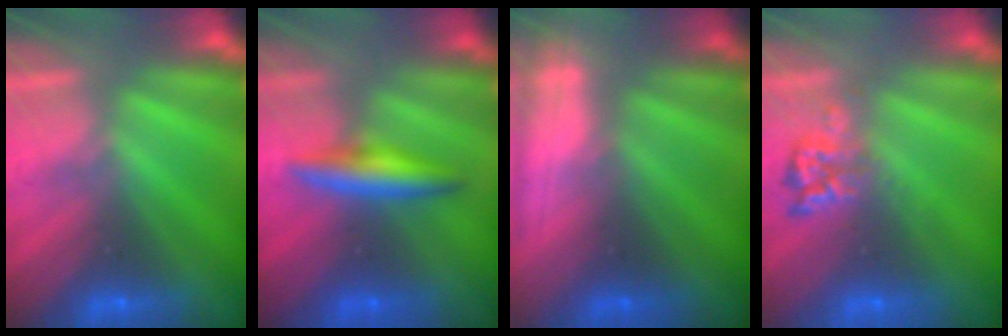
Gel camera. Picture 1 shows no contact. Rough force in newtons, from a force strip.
{"total": 2.6}
{"total": 2.8}
{"total": 2.4}